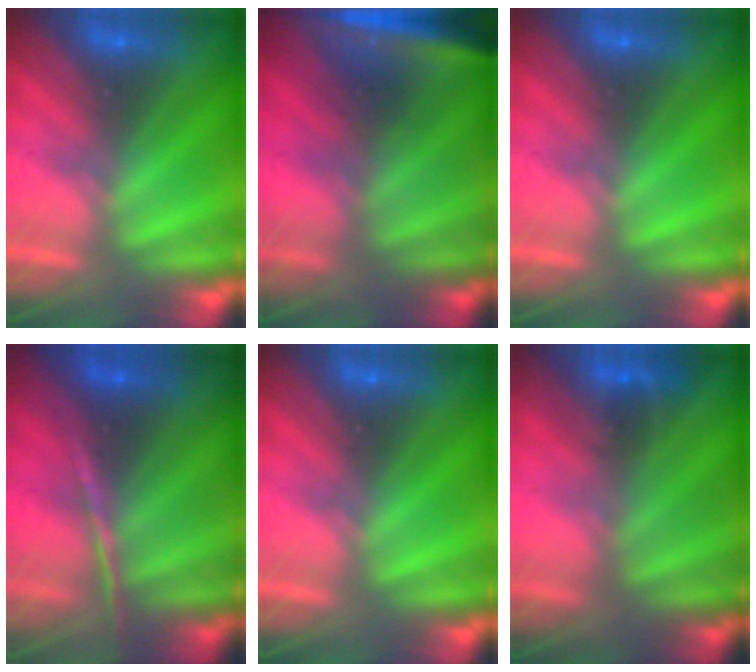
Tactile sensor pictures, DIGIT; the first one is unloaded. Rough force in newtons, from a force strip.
{"total": 4.5}
{"total": 0.0}
{"total": 1.3}
{"total": 0.0}
{"total": 1.3}